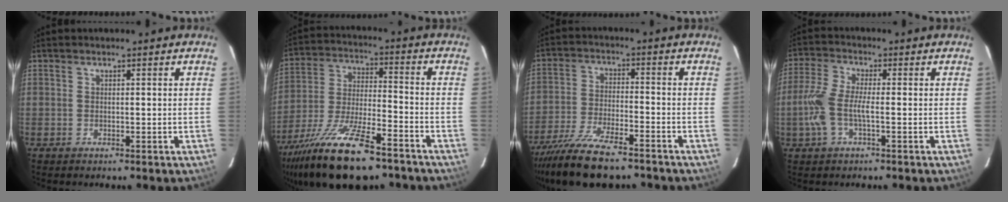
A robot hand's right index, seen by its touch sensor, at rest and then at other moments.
{"total": 20.9, "force": [-14.8, 6.1, 13.4], "torque": [-0.268, -0.045, -0.254]}
{"total": 15.0, "force": [-12.2, 3.8, 8.0], "torque": [-0.175, -0.037, -0.212]}
{"total": 7.3, "force": [-1.7, 2.1, 6.8], "torque": [-0.157, 0.003, -0.034]}